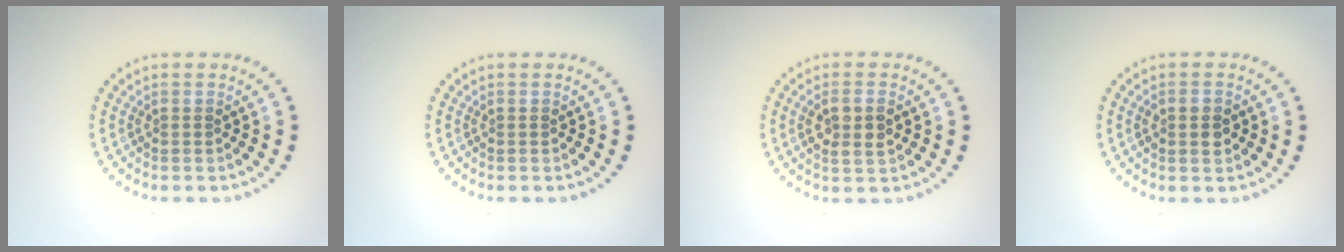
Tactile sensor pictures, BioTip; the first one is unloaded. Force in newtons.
{"total": 0.0}
{"total": 2.7, "press": 2.6, "slide": 0.7}
{"total": 1.8, "press": 1.8, "slide": 0.1}